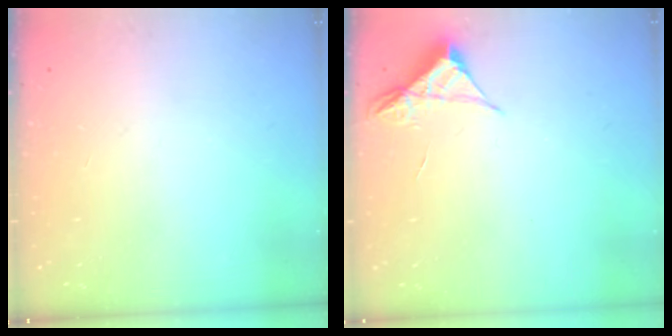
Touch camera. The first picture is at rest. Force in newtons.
{"total": 4.2, "press": 4.2, "slide": 0.4}